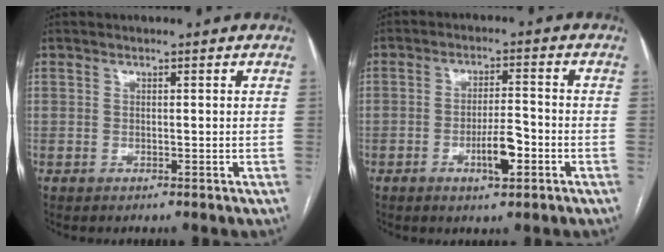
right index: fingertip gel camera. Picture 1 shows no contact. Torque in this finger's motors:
{"motor_torque": [0.55, 0.06, 0.51, 0.08]}